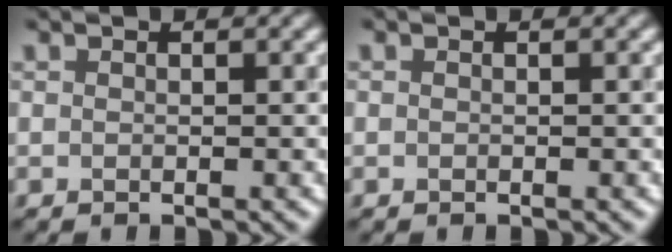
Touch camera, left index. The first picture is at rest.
{"total": 0.0}